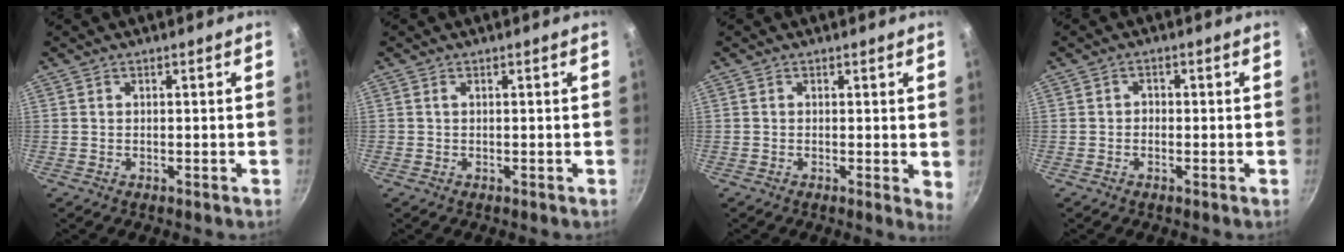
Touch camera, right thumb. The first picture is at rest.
{"total": 0.0}
{"total": 2.8, "force": [0.3, 1.0, 2.6], "torque": [-0.030, -0.006, 0.000]}
{"total": 1.3, "force": [-0.5, 1.1, 0.6], "torque": [-0.006, 0.007, -0.011]}